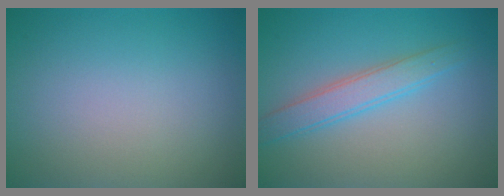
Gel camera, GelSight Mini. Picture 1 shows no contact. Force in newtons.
{"total": 2.9, "press": 2.9, "slide": 0.1}